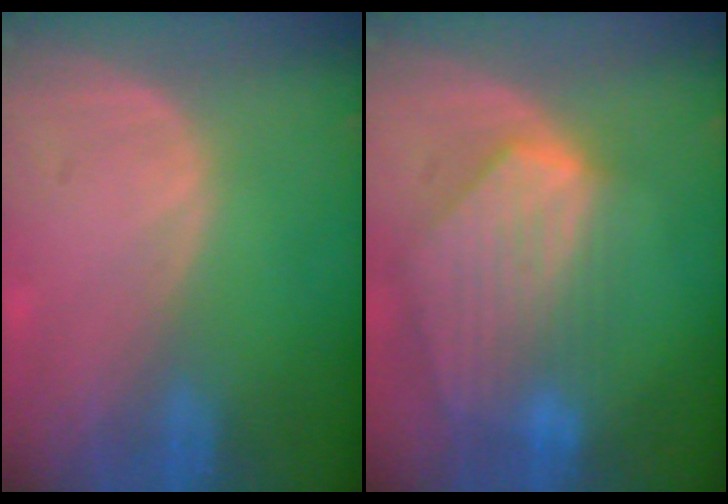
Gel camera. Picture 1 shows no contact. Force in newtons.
{"total": 9.2, "press": 8.0, "slide": 4.5}